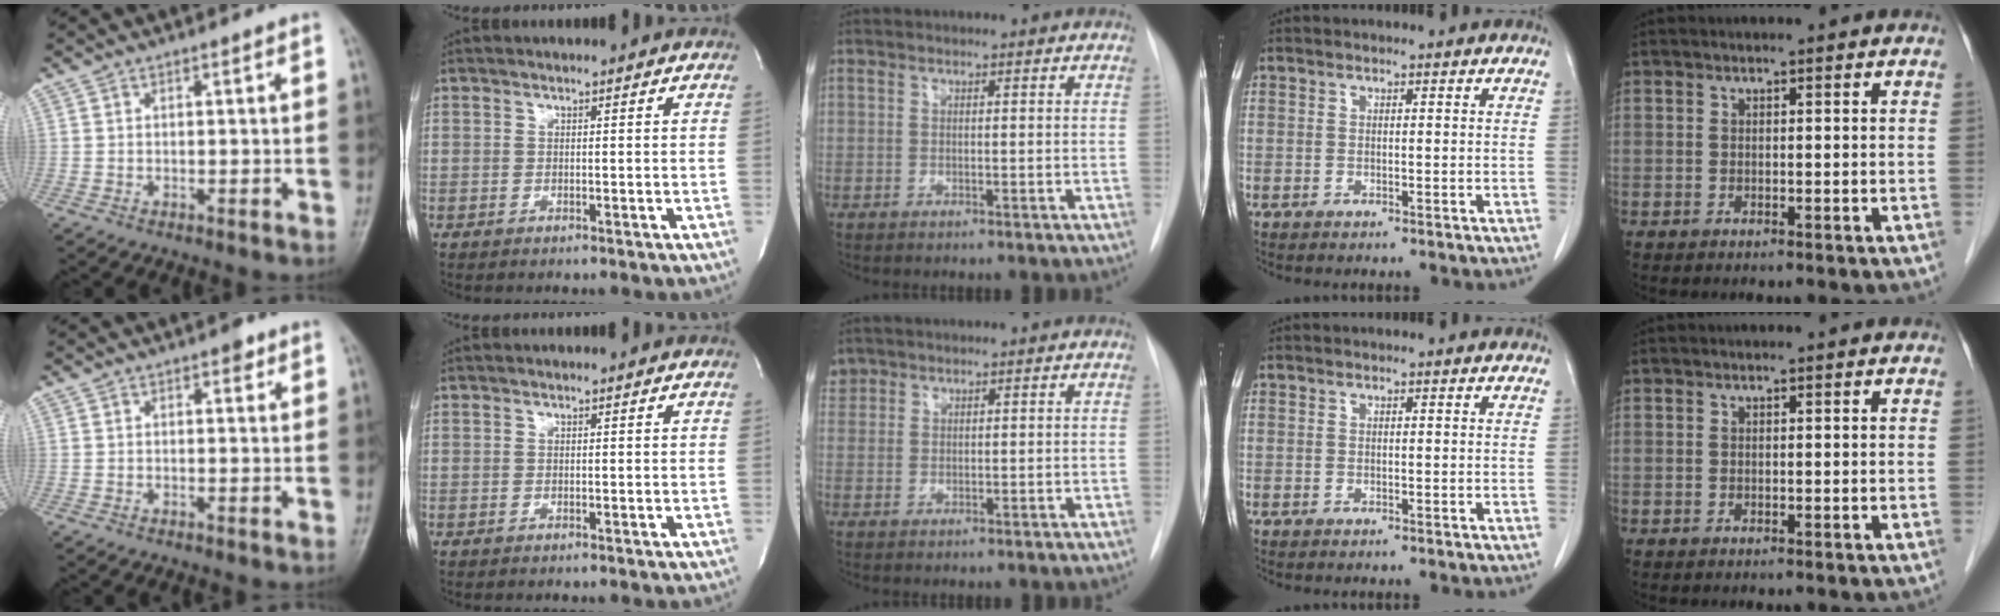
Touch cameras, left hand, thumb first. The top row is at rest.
{"thumb": {"total": 1.7, "force": [0.9, 1.0, 1.0], "torque": [-0.002, -0.001, 0.008]}, "middle": {"total": 2.2, "force": [1.7, 1.3, -0.1], "torque": [0.007, 0.012, 0.032]}}